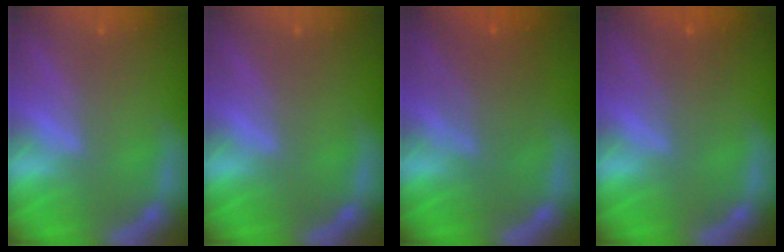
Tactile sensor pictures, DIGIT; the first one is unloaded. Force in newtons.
{"total": 0.0}
{"total": 4.6}
{"total": 2.5}